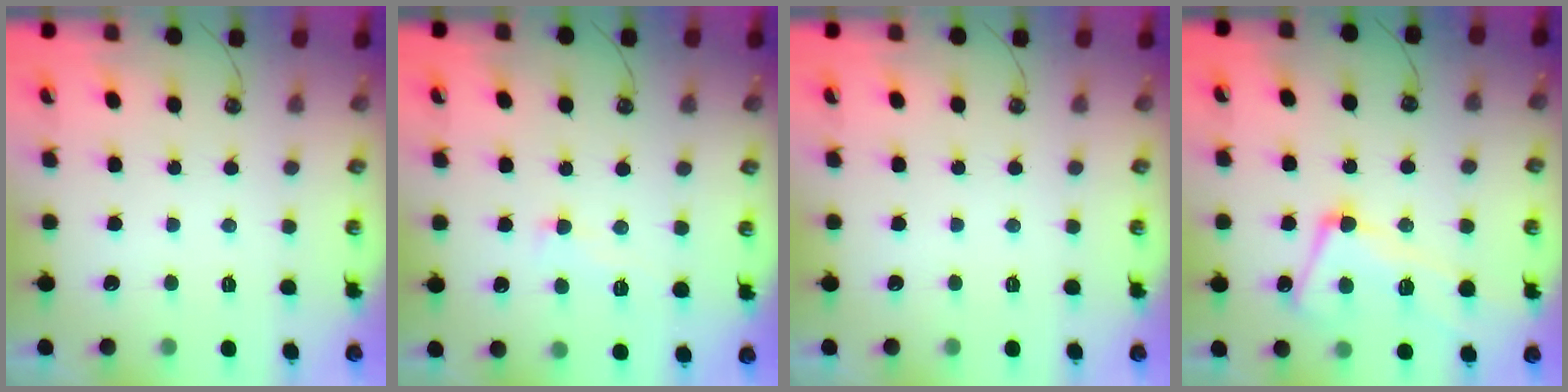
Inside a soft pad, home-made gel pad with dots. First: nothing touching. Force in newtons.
{"total": 1.7, "press": 1.7, "slide": 0.2}
{"total": 0.0}
{"total": 7.3, "press": 7.1, "slide": 1.6}